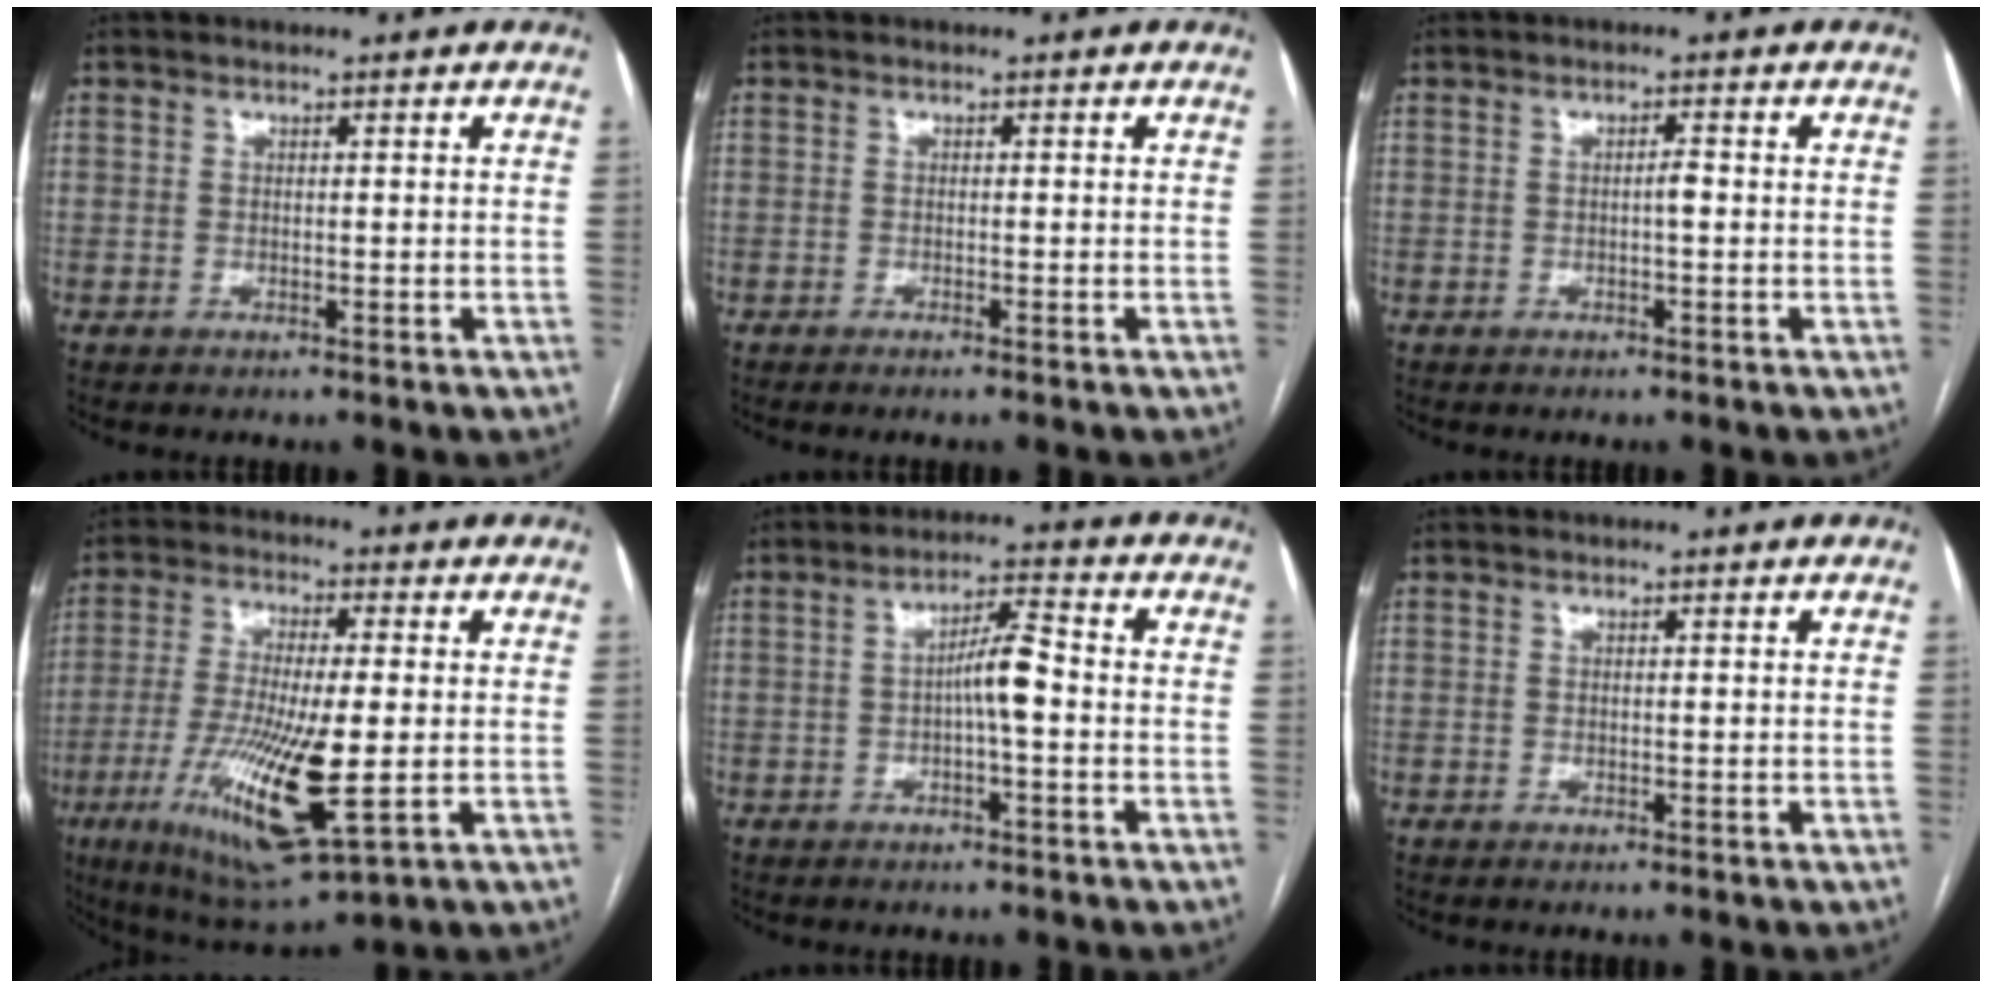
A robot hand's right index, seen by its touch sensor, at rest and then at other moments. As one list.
[{"total": 0.9, "force": [-0.7, -0.3, 0.6], "torque": [-0.011, 0.002, -0.012]}, {"total": 1.3, "force": [-0.2, 0.2, 1.2], "torque": [-0.019, 0.002, -0.004]}, {"total": 16.3, "force": [-3.9, 2.8, 15.6], "torque": [-0.312, -0.031, -0.059]}, {"total": 5.1, "force": [-0.7, 0.6, 5.0], "torque": [-0.085, 0.013, -0.012]}, {"total": 0.0}]